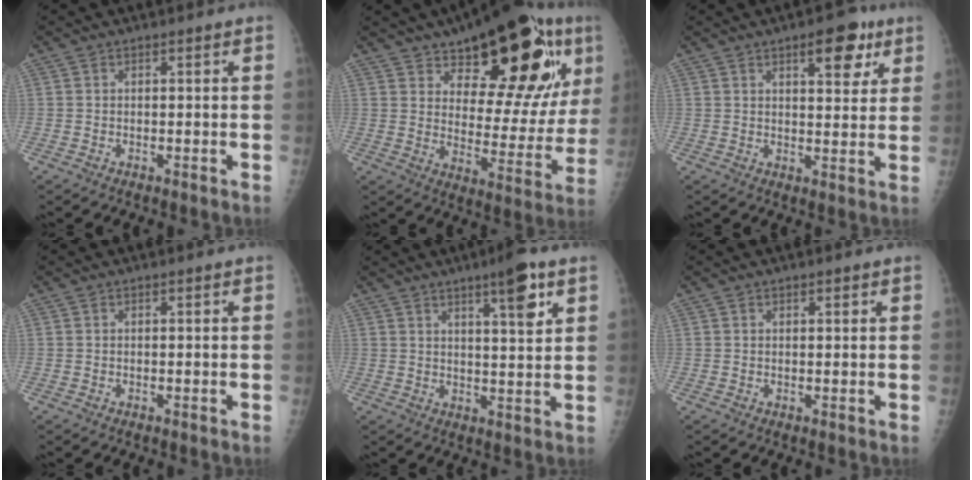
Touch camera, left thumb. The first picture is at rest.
{"total": 25.4, "force": [13.3, 10.2, 19.1], "torque": [-0.218, -0.045, 0.195]}
{"total": 8.1, "force": [4.4, 3.5, 5.9], "torque": [-0.052, -0.018, 0.055]}
{"total": 0.0}
{"total": 8.0, "force": [4.4, 1.5, 6.5], "torque": [-0.090, -0.024, 0.065]}
{"total": 0.7, "force": [0.5, 0.4, 0.4], "torque": [-0.001, -0.002, 0.006]}